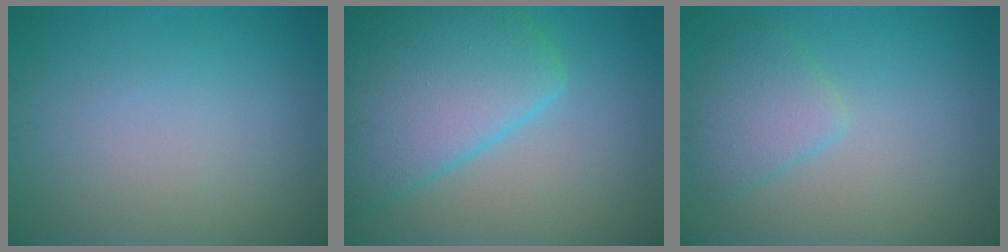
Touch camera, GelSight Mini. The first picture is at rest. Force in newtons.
{"total": 8.8, "press": 8.8, "slide": 0.4}
{"total": 2.8, "press": 2.8, "slide": 0.2}